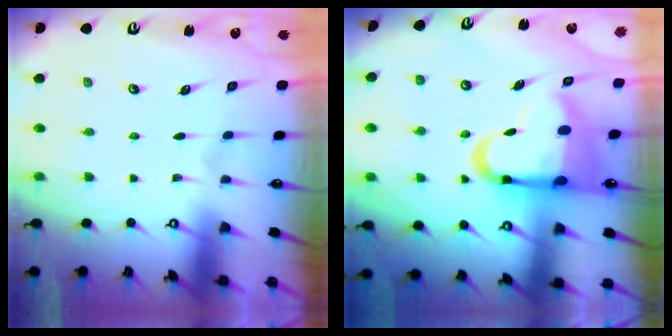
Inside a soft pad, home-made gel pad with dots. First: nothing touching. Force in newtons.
{"total": 13.6, "press": 13.2, "slide": 3.2}